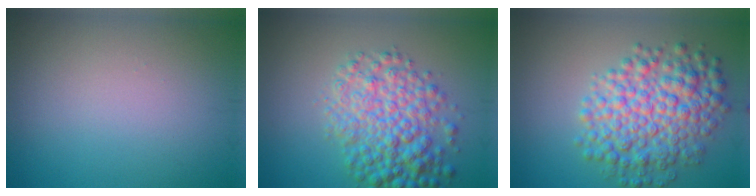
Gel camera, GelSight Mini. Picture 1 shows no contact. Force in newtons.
{"total": 6.6, "press": 6.6, "slide": 0.1}
{"total": 7.4, "press": 7.4, "slide": 0.1}